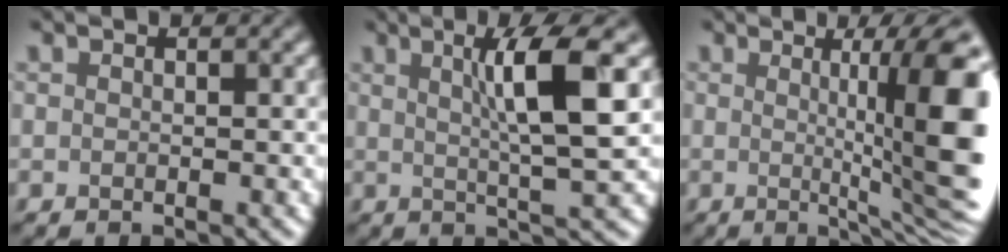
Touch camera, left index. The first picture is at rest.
{"total": 6.2, "force": [1.3, 0.8, 6.0], "torque": [-0.088, 0.002, 0.026]}
{"total": 11.7, "force": [0.2, 2.6, 11.4], "torque": [-0.114, -0.003, 0.007]}